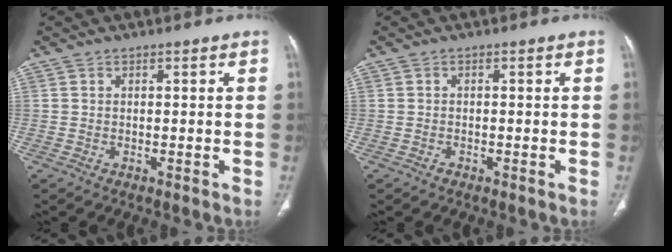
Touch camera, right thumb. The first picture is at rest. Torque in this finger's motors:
{"motor_torque": [-0.01, 0.25, -0.34, -0.06, 0.02]}